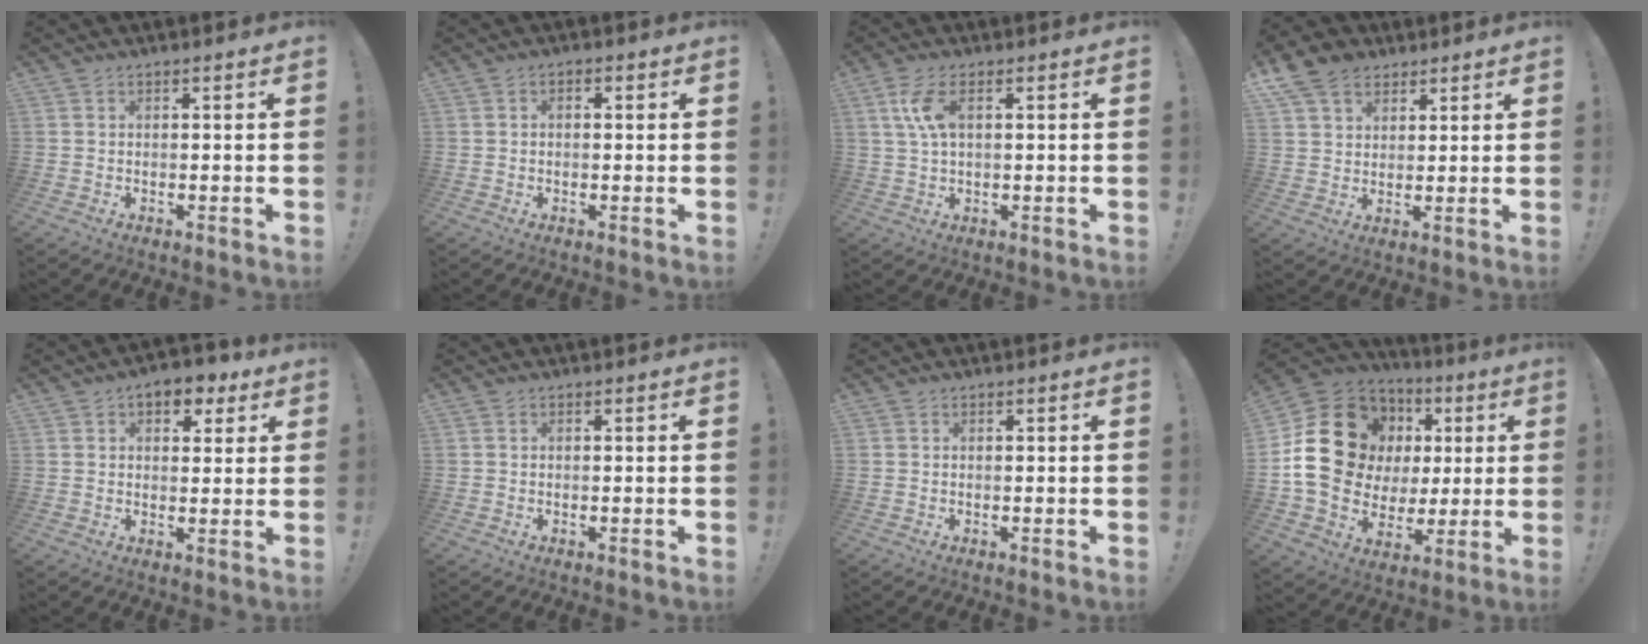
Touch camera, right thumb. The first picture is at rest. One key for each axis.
{"total": 1.2, "fx": -0.5, "fy": 0.8, "fz": 0.8, "tx": -0.008, "ty": 0.003, "tz": -0.011}
{"total": 7.1, "fx": 1.9, "fy": 2.9, "fz": 6.2, "tx": -0.131, "ty": 0.000, "tz": 0.033}
{"total": 9.9, "fx": 6.0, "fy": 7.0, "fz": 3.7, "tx": -0.064, "ty": -0.024, "tz": 0.120}
{"total": 7.1, "fx": 3.9, "fy": 4.5, "fz": 3.9, "tx": -0.037, "ty": -0.017, "tz": 0.065}
{"total": 0.0}
{"total": 0.0}
{"total": 22.8, "fx": 5.1, "fy": 18.8, "fz": 11.9, "tx": -0.185, "ty": -0.007, "tz": 0.133}